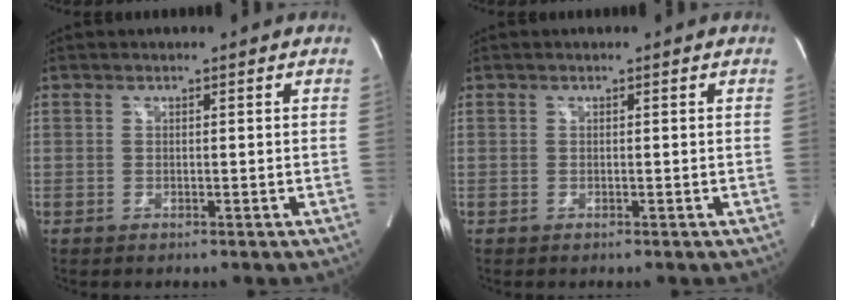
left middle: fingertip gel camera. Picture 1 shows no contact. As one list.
[{"total": 0.0}]